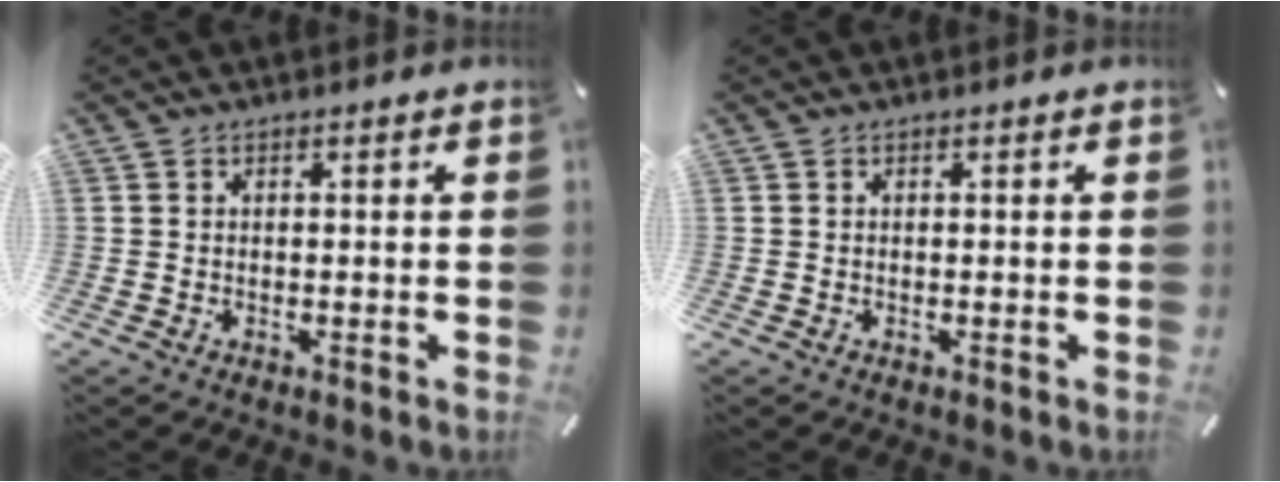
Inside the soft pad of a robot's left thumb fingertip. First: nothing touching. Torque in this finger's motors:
{"motor_torque": [0.00, -0.01, -0.03, 0.03, 0.00]}